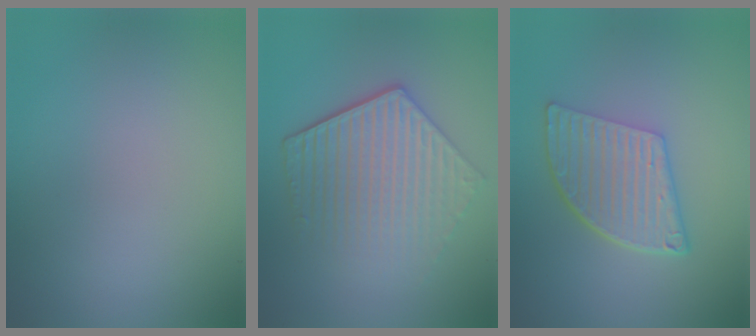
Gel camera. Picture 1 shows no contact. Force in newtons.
{"total": 5.7, "press": 4.2, "slide": 3.8}
{"total": 6.2, "press": 4.2, "slide": 4.5}